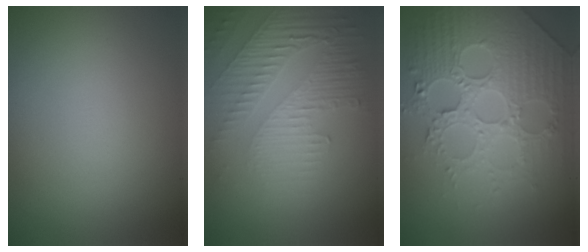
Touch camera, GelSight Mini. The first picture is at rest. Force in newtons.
{"total": 5.5, "press": 3.3, "slide": 4.4}
{"total": 7.4, "press": 6.0, "slide": 4.3}